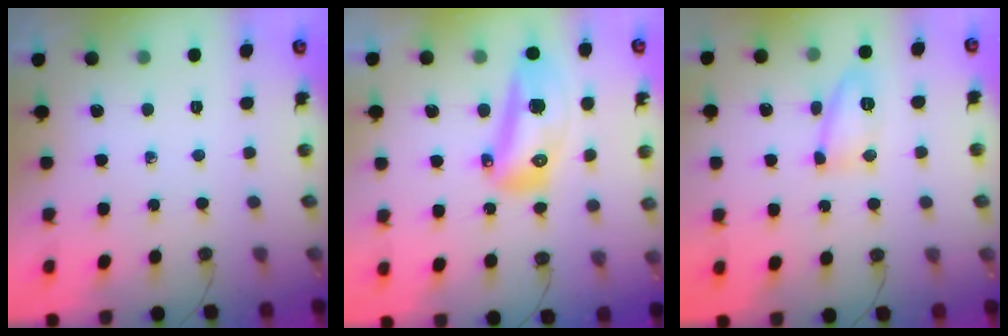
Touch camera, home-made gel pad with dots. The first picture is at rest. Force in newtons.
{"total": 14.3, "press": 14.0, "slide": 3.3}
{"total": 9.3, "press": 9.3, "slide": 1.0}